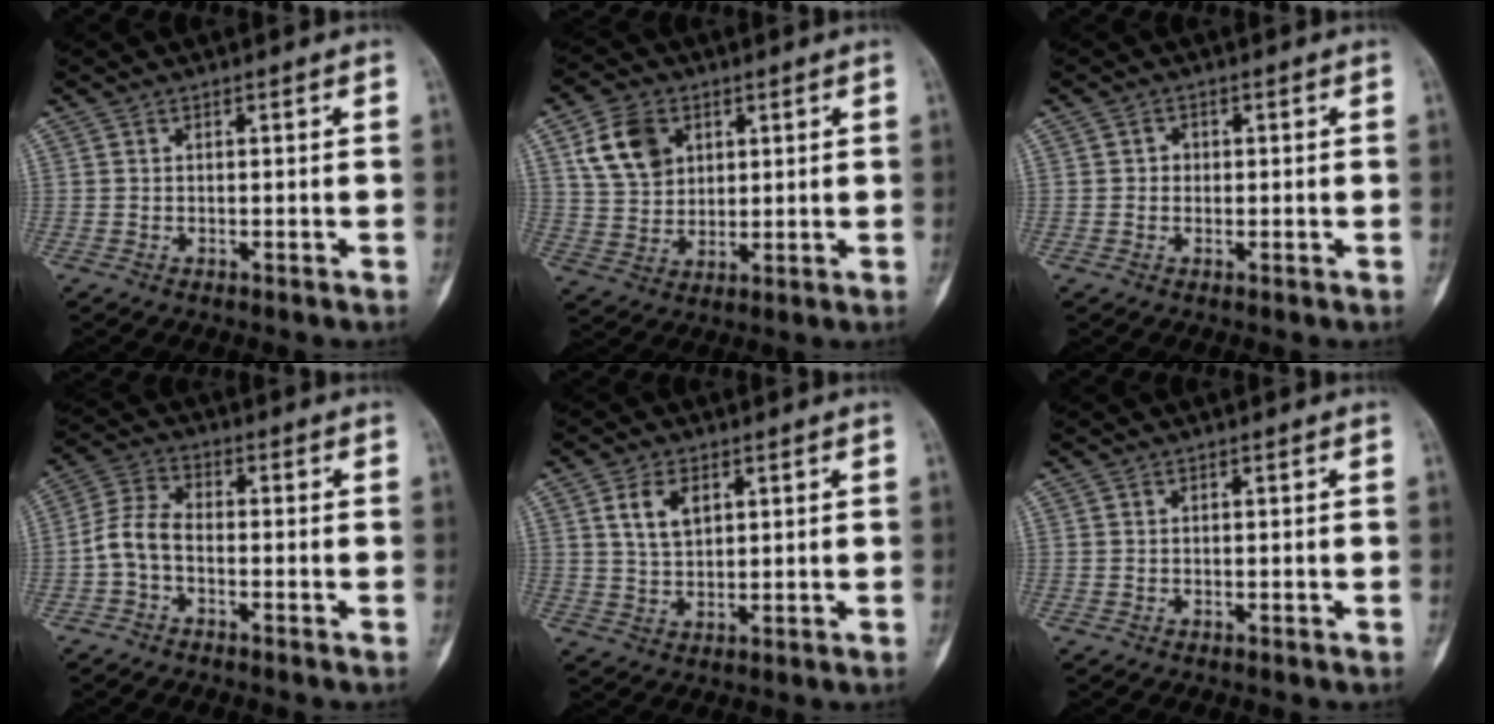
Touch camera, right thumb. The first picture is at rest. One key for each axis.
{"total": 9.7, "fx": 3.9, "fy": 7.2, "fz": 5.2, "tx": -0.075, "ty": -0.010, "tz": 0.081}
{"total": 1.4, "fx": 0.0, "fy": 1.3, "fz": 0.5, "tx": 0.005, "ty": 0.005, "tz": -0.002}
{"total": 5.5, "fx": -1.9, "fy": 3.1, "fz": 4.2, "tx": -0.090, "ty": 0.024, "tz": -0.049}
{"total": 5.7, "fx": 2.3, "fy": 3.3, "fz": 4.0, "tx": -0.063, "ty": -0.009, "tz": 0.046}
{"total": 0.0}